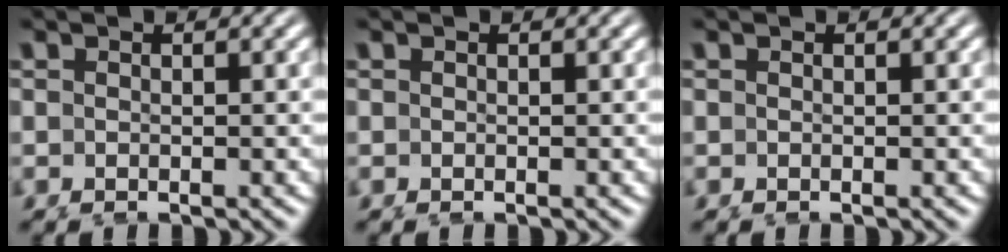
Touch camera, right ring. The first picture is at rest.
{"total": 0.0}
{"total": 0.0}